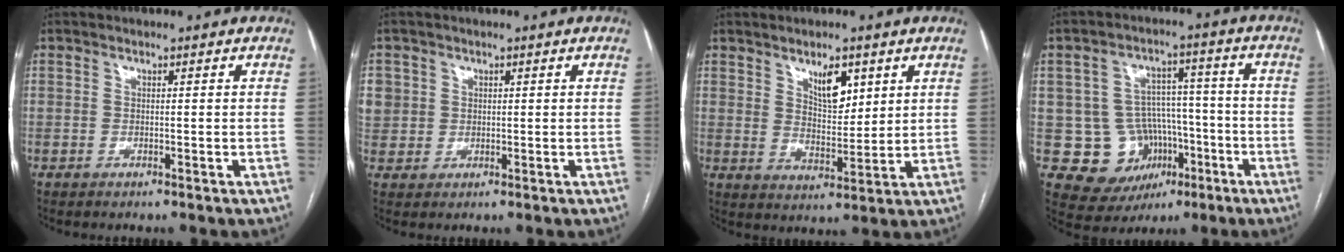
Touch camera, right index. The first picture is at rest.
{"total": 5.8, "force": [1.4, 5.5, 1.3], "torque": [-0.044, 0.016, 0.037]}
{"total": 6.2, "force": [3.4, 2.6, 4.4], "torque": [-0.076, -0.005, 0.063]}
{"total": 11.7, "force": [-3.5, 10.4, 4.3], "torque": [-0.067, 0.036, -0.036]}